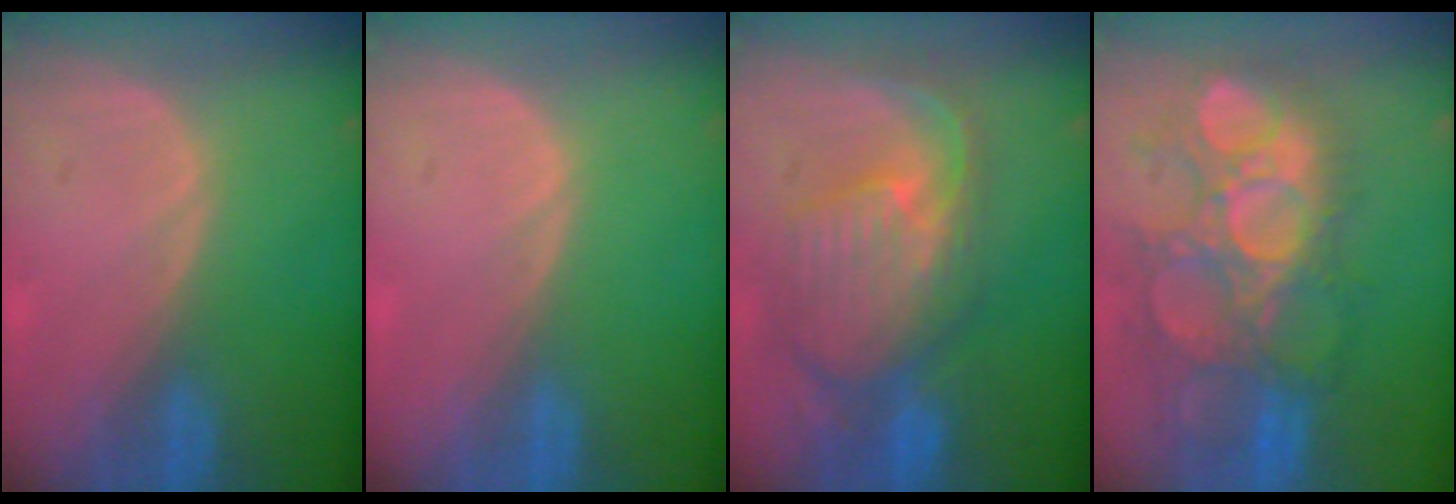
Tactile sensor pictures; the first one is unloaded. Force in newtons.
{"total": 0.0}
{"total": 11.1, "press": 9.7, "slide": 5.3}
{"total": 12.0, "press": 11.4, "slide": 3.7}